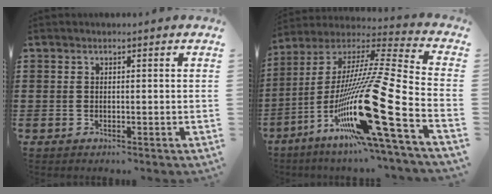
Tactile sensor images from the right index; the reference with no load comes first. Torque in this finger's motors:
{"motor_torque": [2.14, 0.00, 0.87, 0.21]}